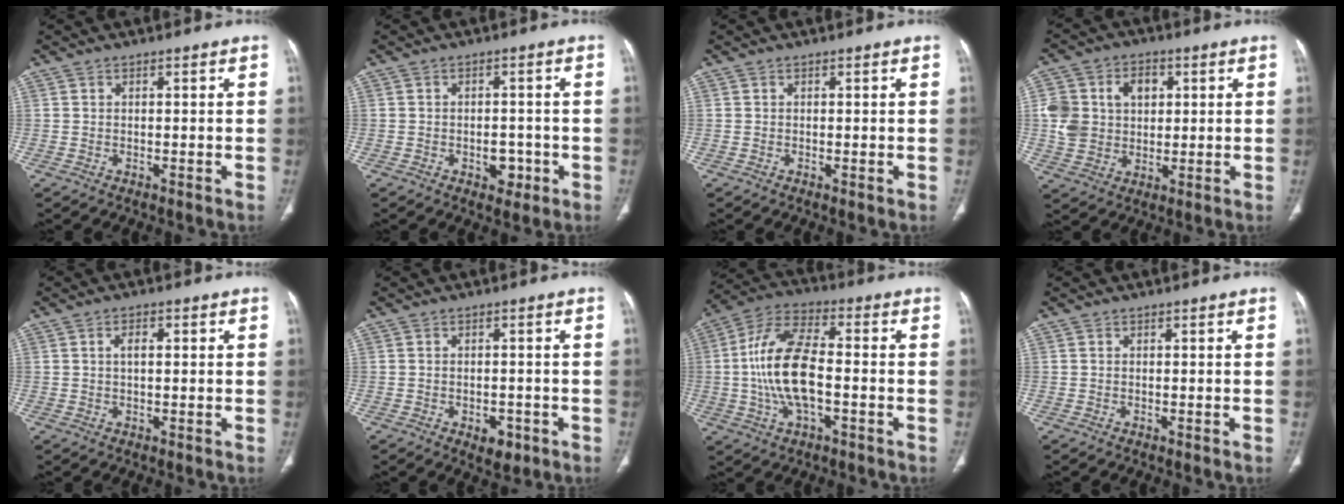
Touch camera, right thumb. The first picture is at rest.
{"total": 3.9, "force": [-1.4, 2.7, 2.5], "torque": [-0.013, 0.008, -0.015]}
{"total": 0.0}
{"total": 12.3, "force": [2.3, 9.8, 7.1], "torque": [-0.104, 0.008, 0.047]}
{"total": 2.6, "force": [0.6, 1.2, 2.2], "torque": [-0.041, 0.006, 0.010]}
{"total": 3.8, "force": [-1.7, 2.4, 2.5], "torque": [-0.021, 0.004, -0.015]}
{"total": 14.8, "force": [-1.7, 6.8, 13.0], "torque": [-0.261, 0.026, -0.035]}
{"total": 0.0}